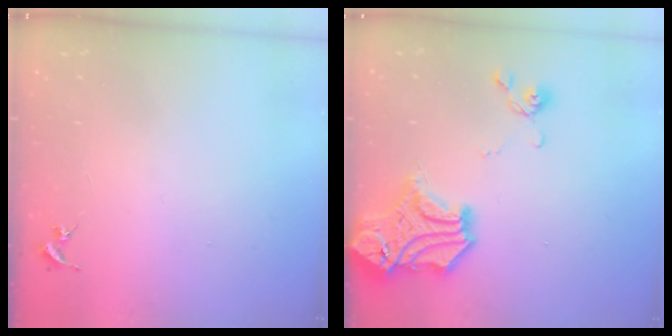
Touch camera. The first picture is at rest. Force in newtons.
{"total": 18.9, "press": 18.7, "slide": 2.7}